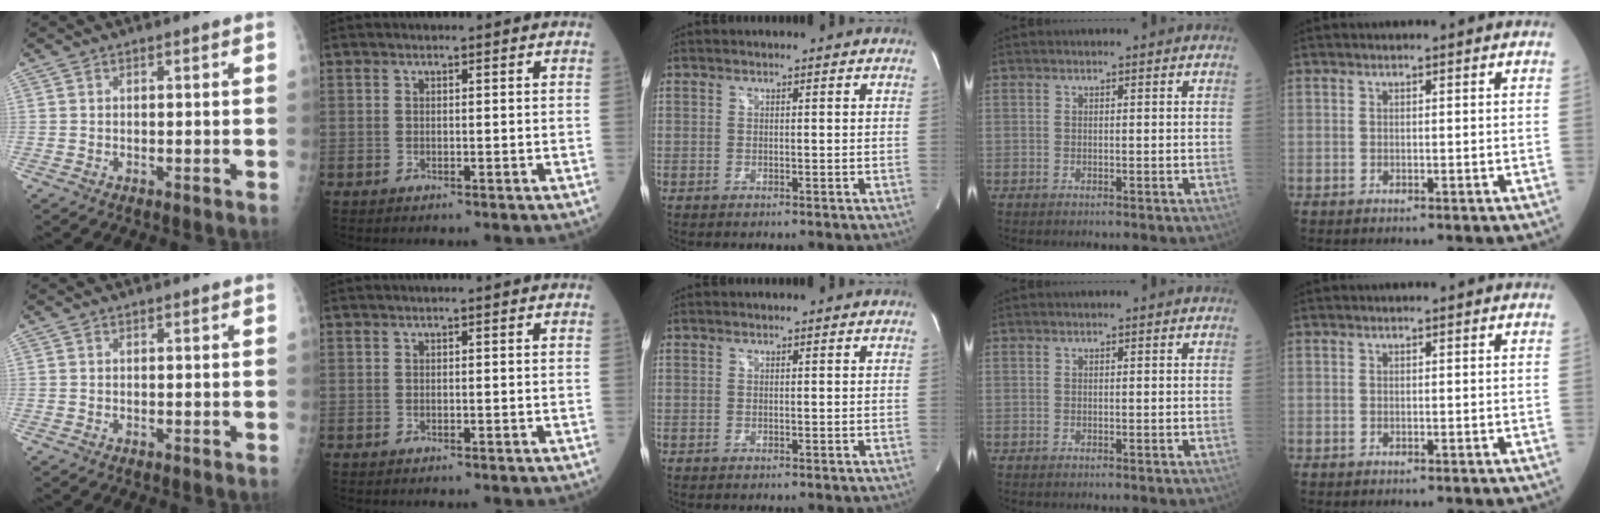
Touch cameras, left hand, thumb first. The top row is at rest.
{}